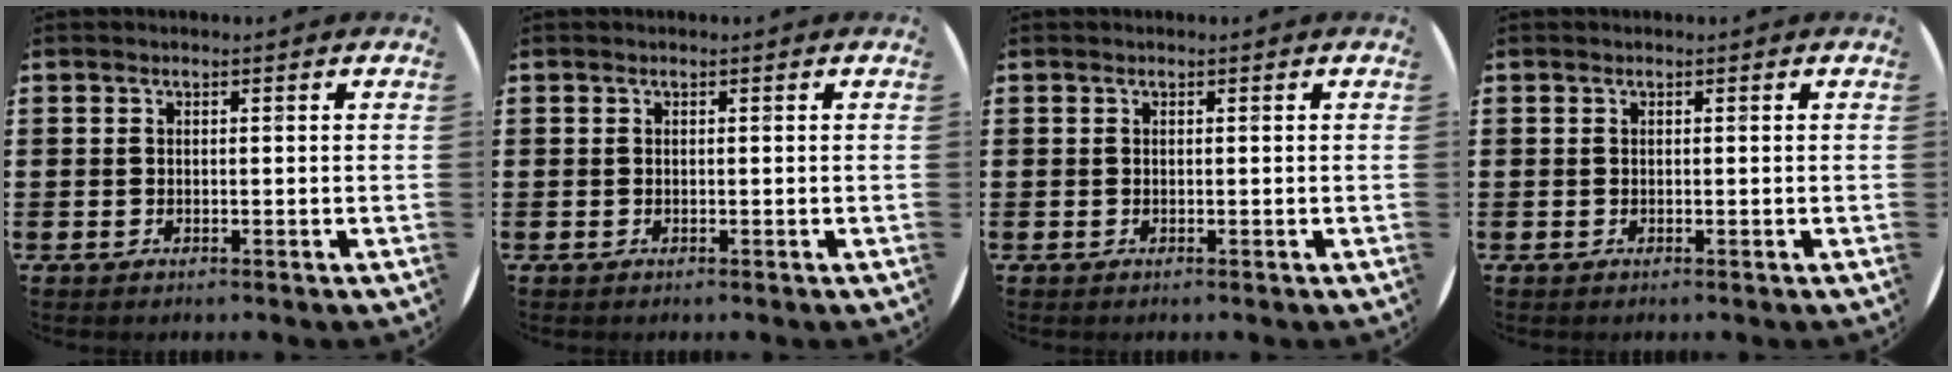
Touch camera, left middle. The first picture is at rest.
{"total": 0.0}
{"total": 0.0}
{"total": 0.0}